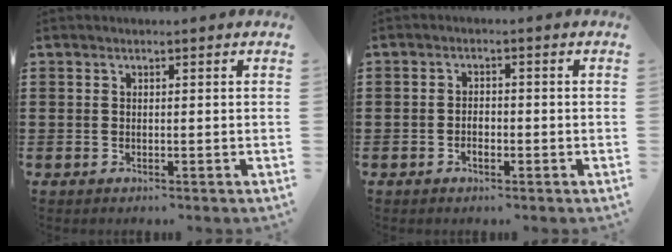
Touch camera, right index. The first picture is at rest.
{"total": 2.3, "force": [-0.9, 1.1, 1.8], "torque": [-0.034, 0.003, -0.017]}